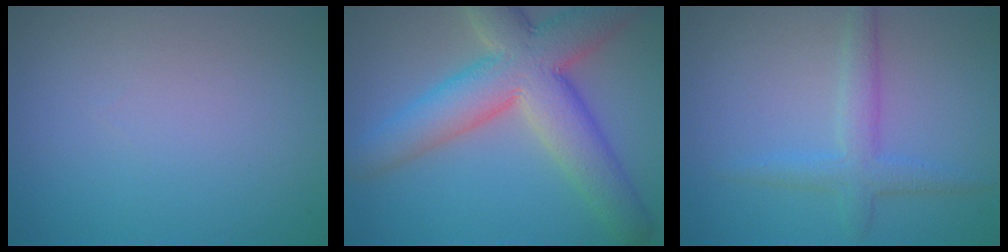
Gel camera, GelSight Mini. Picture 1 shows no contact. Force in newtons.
{"total": 9.5, "press": 9.5, "slide": 0.6}
{"total": 2.8, "press": 2.8, "slide": 0.1}